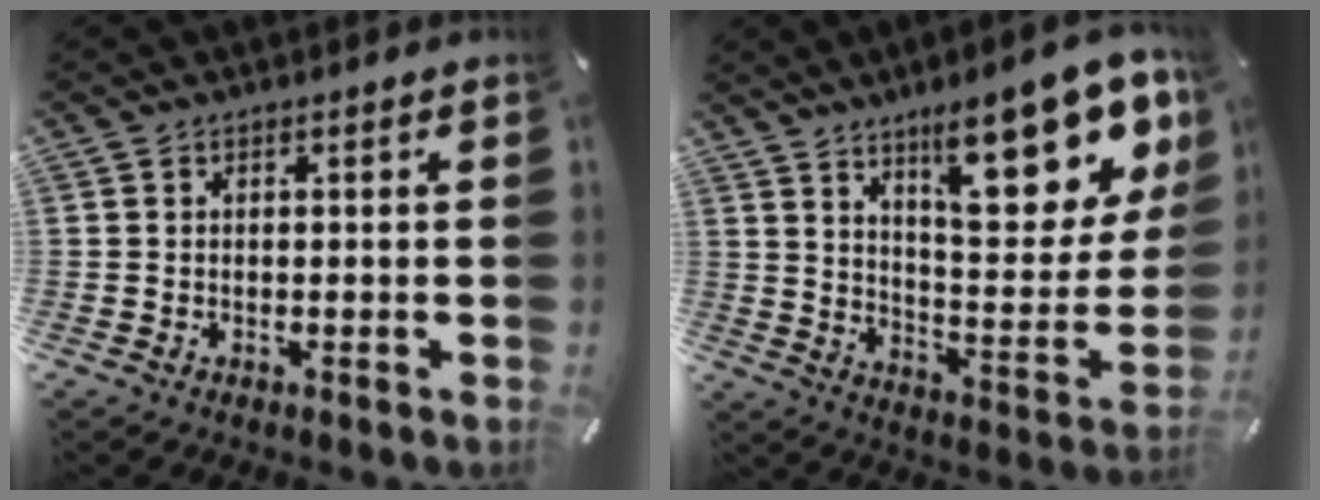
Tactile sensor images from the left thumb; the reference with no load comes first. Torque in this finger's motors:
{"motor_torque": [3.21, 1.80, 1.62, -1.15, 0.14]}